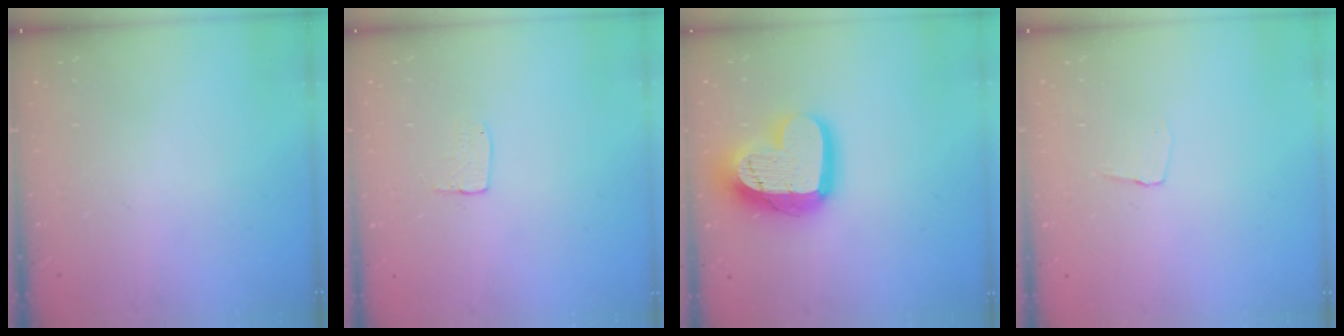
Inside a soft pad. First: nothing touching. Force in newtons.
{"total": 3.8, "press": 3.8, "slide": 0.2}
{"total": 19.9, "press": 19.9, "slide": 1.5}
{"total": 3.5, "press": 3.4, "slide": 0.2}